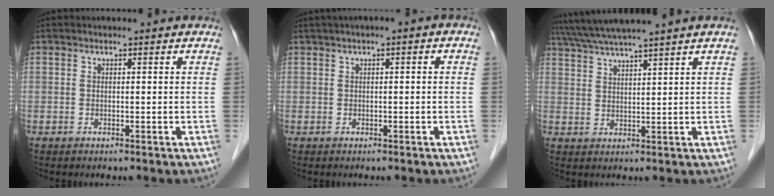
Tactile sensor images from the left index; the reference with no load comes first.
{"total": 1.8, "force": [0.3, 0.4, 1.8], "torque": [-0.028, 0.011, 0.004]}
{"total": 8.8, "force": [7.6, -1.8, 4.0], "torque": [-0.072, 0.019, 0.125]}